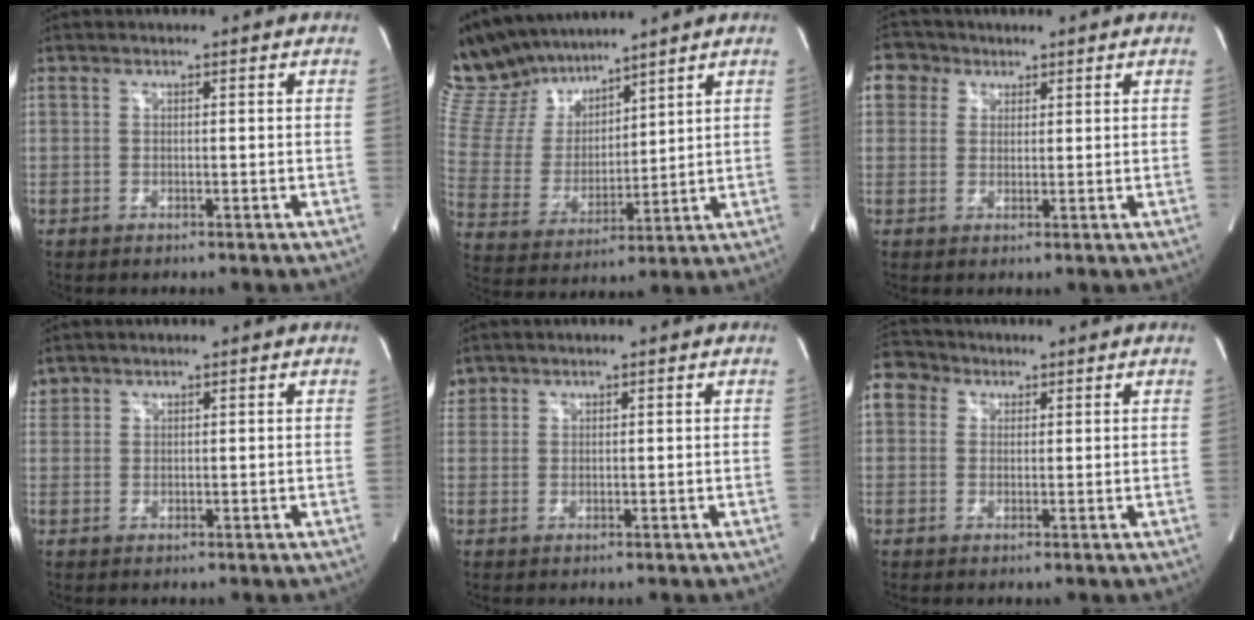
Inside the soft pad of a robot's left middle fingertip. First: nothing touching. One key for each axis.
{"total": 14.0, "fx": 12.5, "fy": 4.7, "fz": 4.2, "tx": -0.101, "ty": 0.023, "tz": 0.252}
{"total": 4.2, "fx": 2.0, "fy": 3.7, "fz": 0.4, "tx": -0.009, "ty": 0.016, "tz": 0.036}
{"total": 1.7, "fx": 1.6, "fy": 0.7, "fz": -0.1, "tx": 0.000, "ty": 0.011, "tz": 0.032}
{"total": 1.8, "fx": 1.5, "fy": 0.9, "fz": -0.1, "tx": 0.003, "ty": 0.012, "tz": 0.030}
{"total": 4.7, "fx": 2.1, "fy": 4.1, "fz": 1.1, "tx": -0.028, "ty": 0.023, "tz": 0.039}